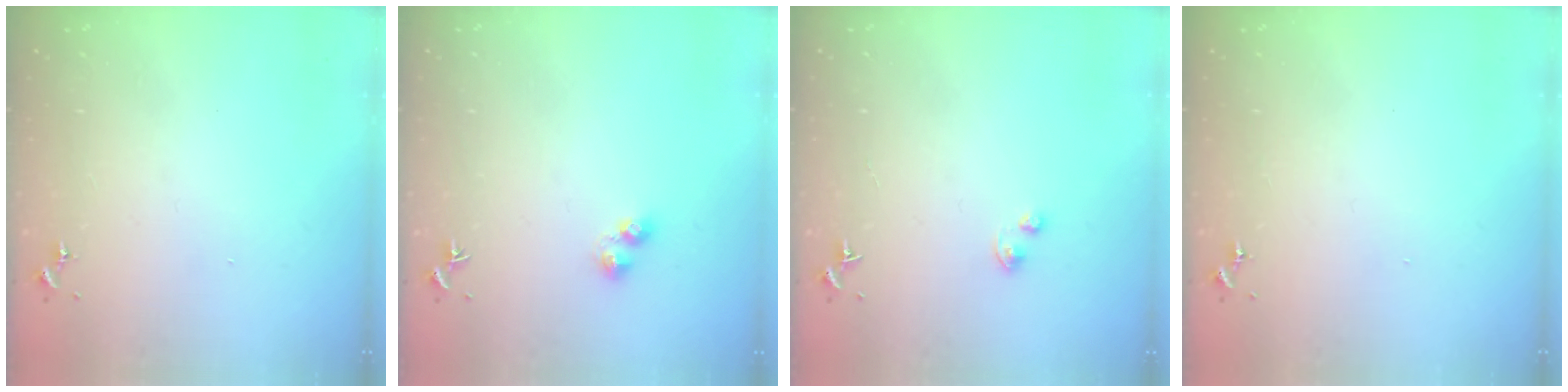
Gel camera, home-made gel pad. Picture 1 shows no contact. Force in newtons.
{"total": 3.3, "press": 3.3, "slide": 0.5}
{"total": 1.6, "press": 1.5, "slide": 0.3}
{"total": 0.0}